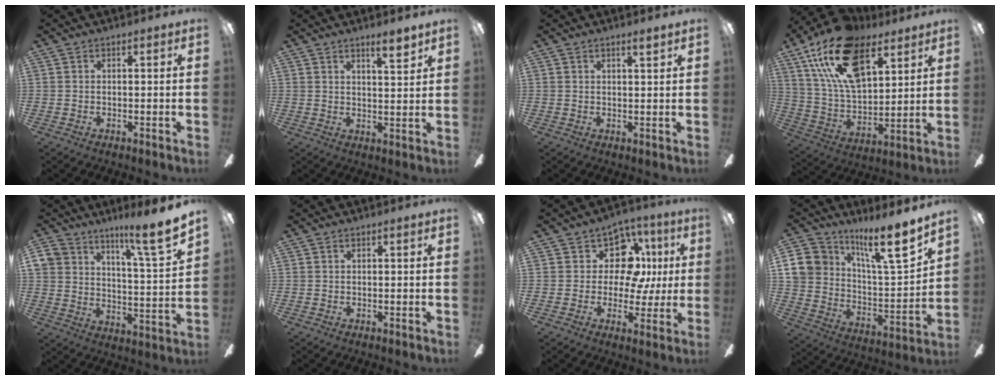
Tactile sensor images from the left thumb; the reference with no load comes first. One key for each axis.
{"total": 4.6, "fx": 3.6, "fy": 0.8, "fz": 2.8, "tx": -0.030, "ty": -0.022, "tz": 0.055}
{"total": 1.9, "fx": 1.5, "fy": 0.1, "fz": 1.2, "tx": -0.018, "ty": -0.003, "tz": 0.025}
{"total": 22.4, "fx": 12.1, "fy": 11.8, "fz": 14.7, "tx": -0.279, "ty": -0.041, "tz": 0.215}
{"total": 14.1, "fx": 10.7, "fy": 3.3, "fz": 8.6, "tx": -0.138, "ty": -0.070, "tz": 0.179}
{"total": 0.0}
{"total": 13.5, "fx": 3.8, "fy": 10.2, "fz": 7.9, "tx": -0.115, "ty": -0.007, "tz": 0.075}
{"total": 18.6, "fx": 12.0, "fy": 8.6, "fz": 11.3, "tx": -0.173, "ty": -0.076, "tz": 0.208}